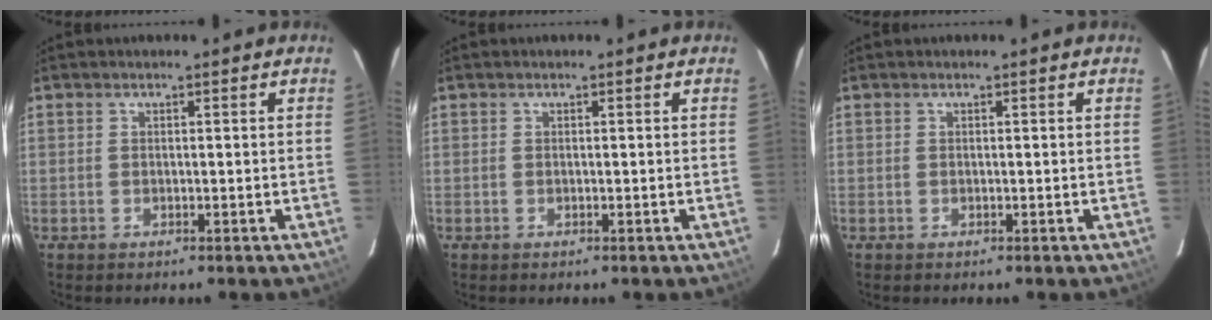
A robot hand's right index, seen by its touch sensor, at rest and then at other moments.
{"total": 0.0}
{"total": 0.0}